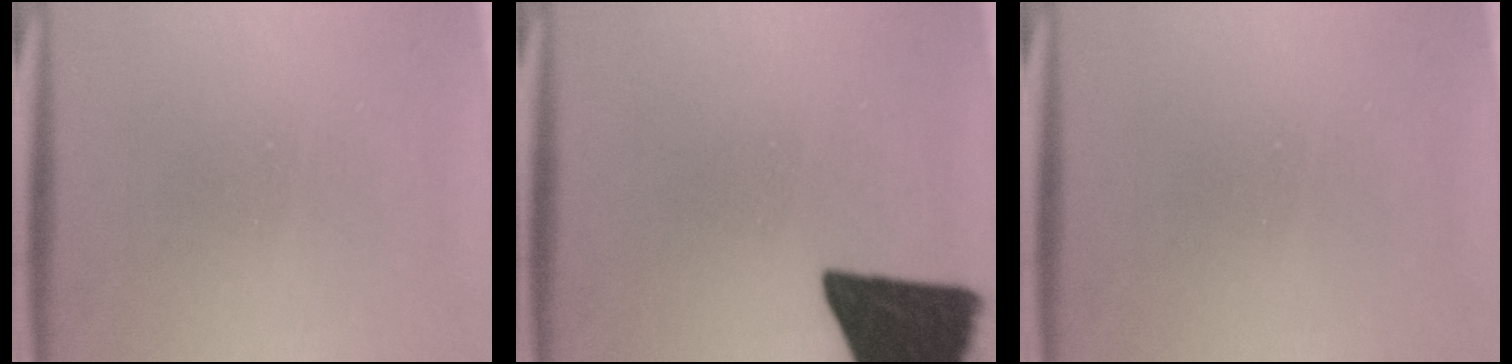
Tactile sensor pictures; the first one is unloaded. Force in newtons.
{"total": 18.1}
{"total": 0.0}